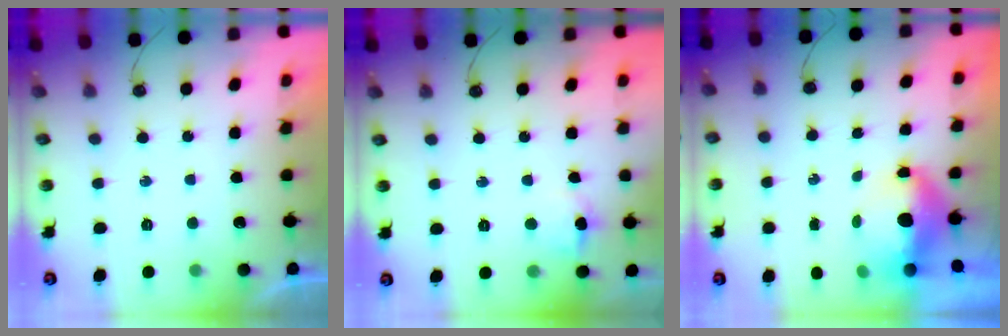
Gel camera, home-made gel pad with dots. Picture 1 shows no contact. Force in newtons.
{"total": 9.1, "press": 5.0, "slide": 7.6}
{"total": 6.2, "press": 6.1, "slide": 0.8}